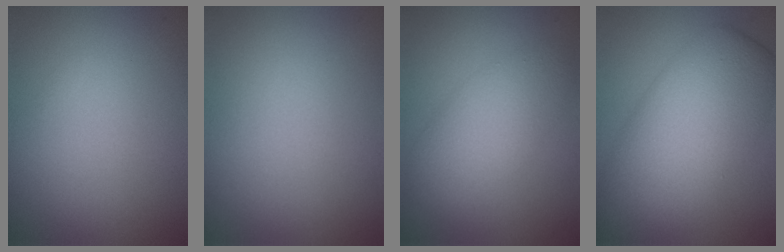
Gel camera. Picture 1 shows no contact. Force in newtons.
{"total": 0.0}
{"total": 3.7, "press": 3.7, "slide": 0.1}
{"total": 8.3, "press": 8.3, "slide": 0.4}